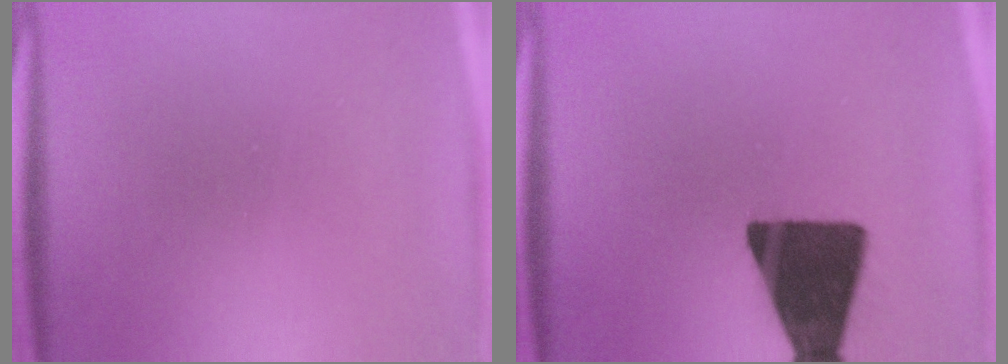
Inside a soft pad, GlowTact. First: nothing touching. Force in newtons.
{"total": 16.5}